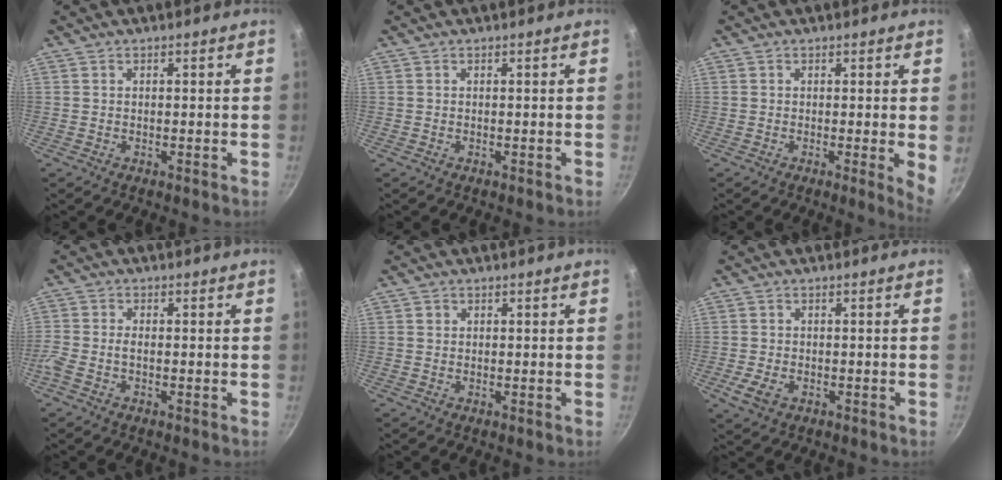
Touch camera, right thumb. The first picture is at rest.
{"total": 0.0}
{"total": 4.6, "force": [0.0, 0.5, 4.6], "torque": [-0.050, -0.015, -0.004]}
{"total": 2.9, "force": [-1.2, 1.4, 2.3], "torque": [-0.064, 0.009, -0.032]}
{"total": 0.8, "force": [0.2, 0.7, 0.2], "torque": [0.000, 0.003, 0.002]}
{"total": 3.7, "force": [-1.4, 2.3, 2.6], "torque": [-0.050, 0.007, -0.022]}